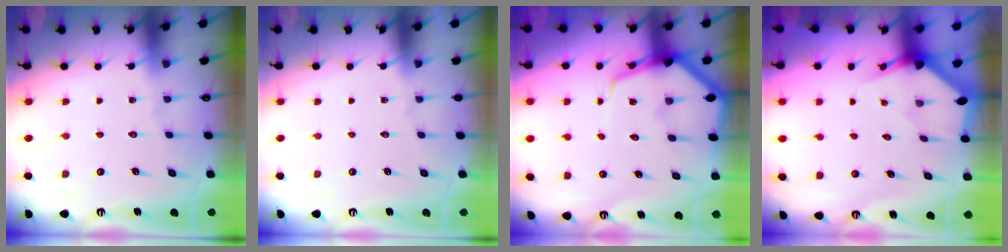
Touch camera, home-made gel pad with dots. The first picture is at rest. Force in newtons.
{"total": 0.0}
{"total": 8.1, "press": 8.1, "slide": 0.9}
{"total": 2.6, "press": 2.6, "slide": 0.1}